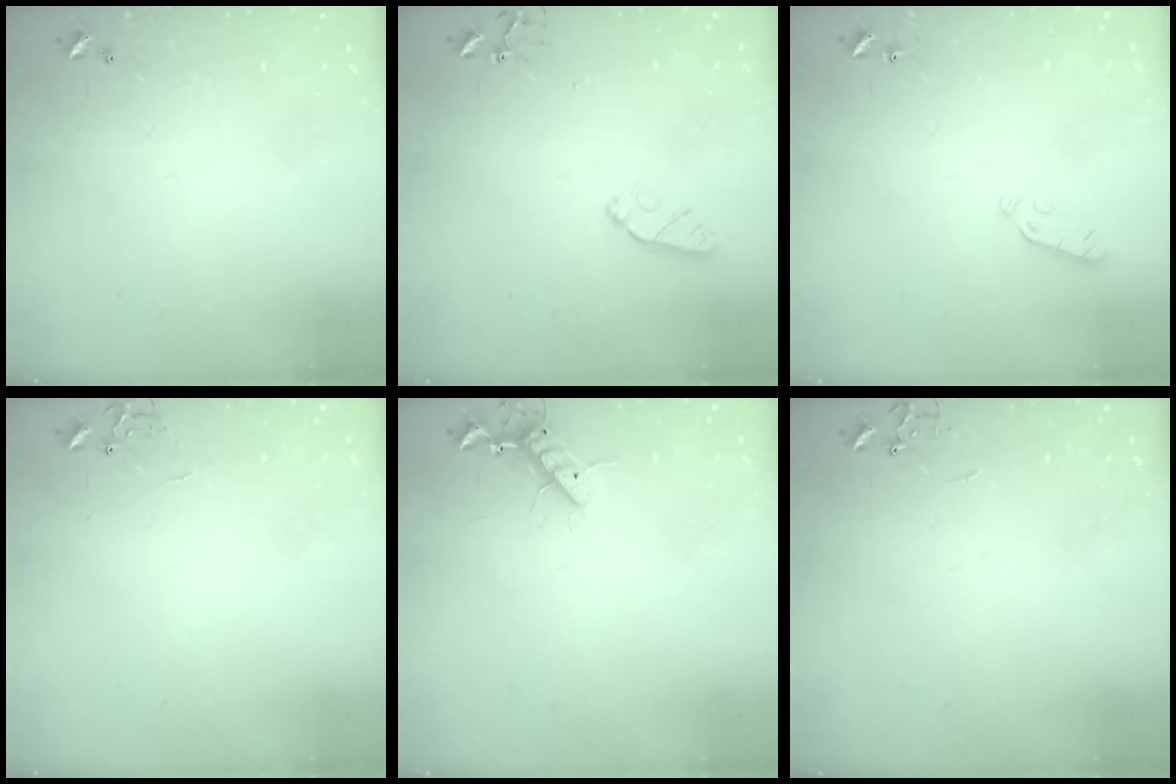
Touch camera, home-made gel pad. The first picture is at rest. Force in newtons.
{"total": 5.5, "press": 5.4, "slide": 0.8}
{"total": 3.0, "press": 2.9, "slide": 0.9}
{"total": 5.8, "press": 5.8, "slide": 0.5}
{"total": 8.5, "press": 8.4, "slide": 1.5}
{"total": 0.0}